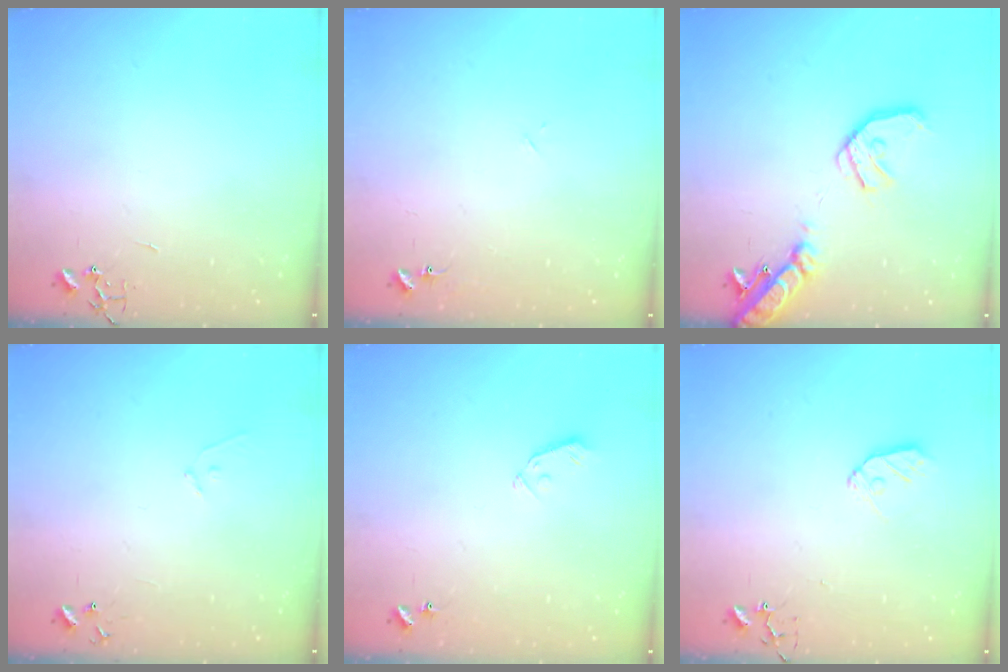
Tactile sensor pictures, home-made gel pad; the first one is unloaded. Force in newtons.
{"total": 7.8, "press": 7.8, "slide": 0.6}
{"total": 18.8, "press": 18.6, "slide": 3.0}
{"total": 7.4, "press": 7.3, "slide": 0.6}
{"total": 3.6, "press": 3.4, "slide": 0.9}
{"total": 7.6, "press": 7.6, "slide": 0.5}